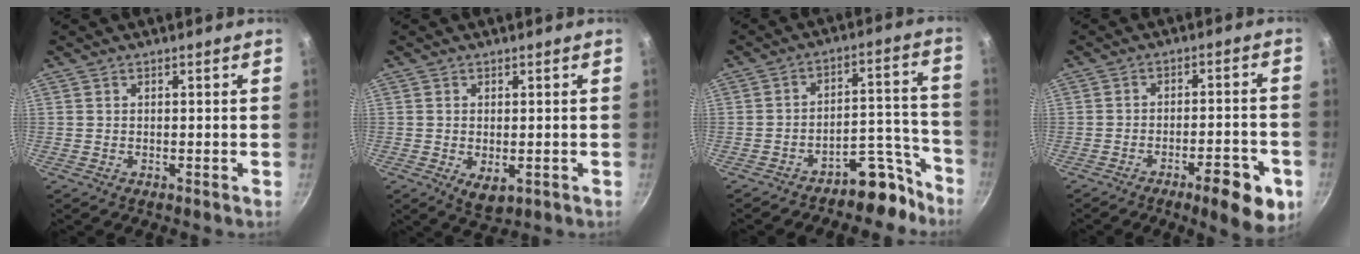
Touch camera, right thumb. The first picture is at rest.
{"total": 3.6, "force": [-0.8, 1.9, 2.9], "torque": [-0.050, -0.010, -0.003]}
{"total": 8.3, "force": [-7.0, 3.0, 3.2], "torque": [-0.014, 0.110, -0.113]}
{"total": 10.6, "force": [-5.3, 2.9, 8.6], "torque": [-0.108, 0.025, -0.071]}